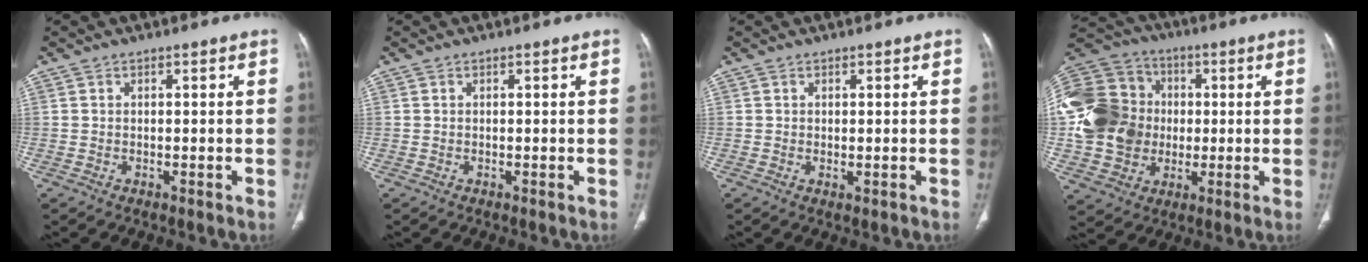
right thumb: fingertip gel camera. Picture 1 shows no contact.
{"total": 0.0}
{"total": 0.9, "force": [-0.1, 0.4, 0.8], "torque": [-0.017, -0.006, 0.002]}
{"total": 25.6, "force": [0.3, 21.1, 14.4], "torque": [-0.322, 0.040, 0.014]}